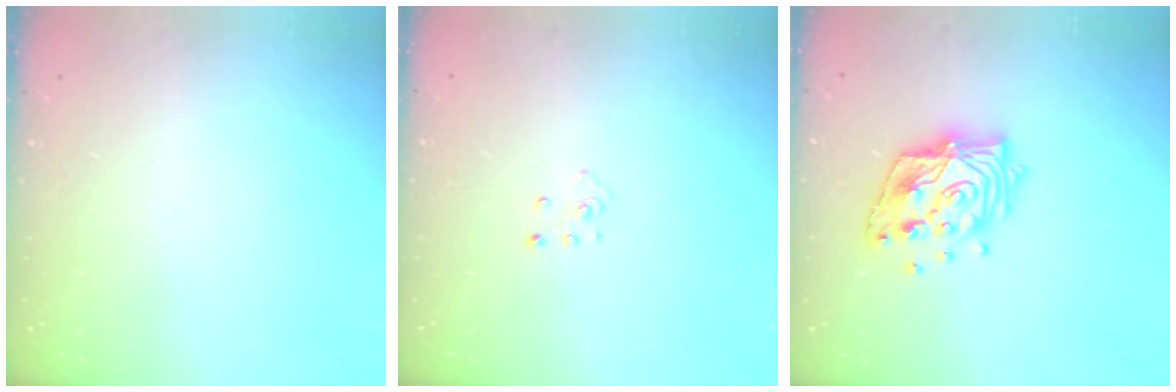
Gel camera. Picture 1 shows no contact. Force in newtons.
{"total": 2.9, "press": 2.9, "slide": 0.2}
{"total": 15.5, "press": 15.5, "slide": 1.2}